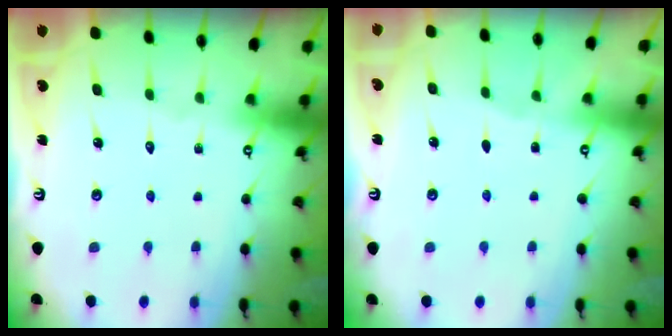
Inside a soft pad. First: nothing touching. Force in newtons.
{"total": 1.8, "press": 1.8, "slide": 0.2}